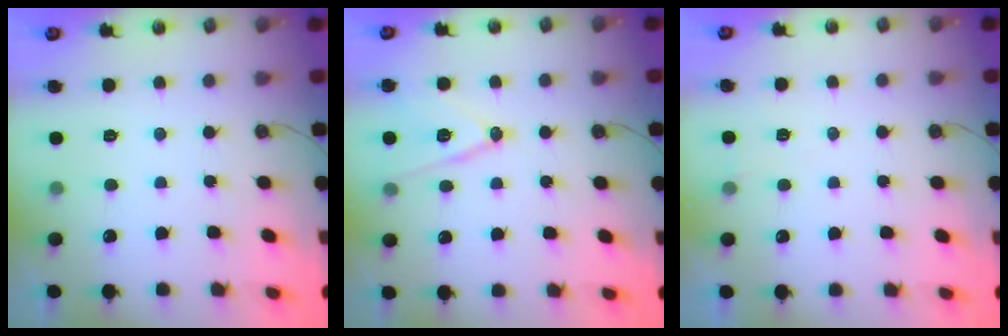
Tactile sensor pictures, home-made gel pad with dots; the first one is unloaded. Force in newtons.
{"total": 12.1, "press": 11.6, "slide": 3.5}
{"total": 4.8, "press": 2.3, "slide": 4.3}